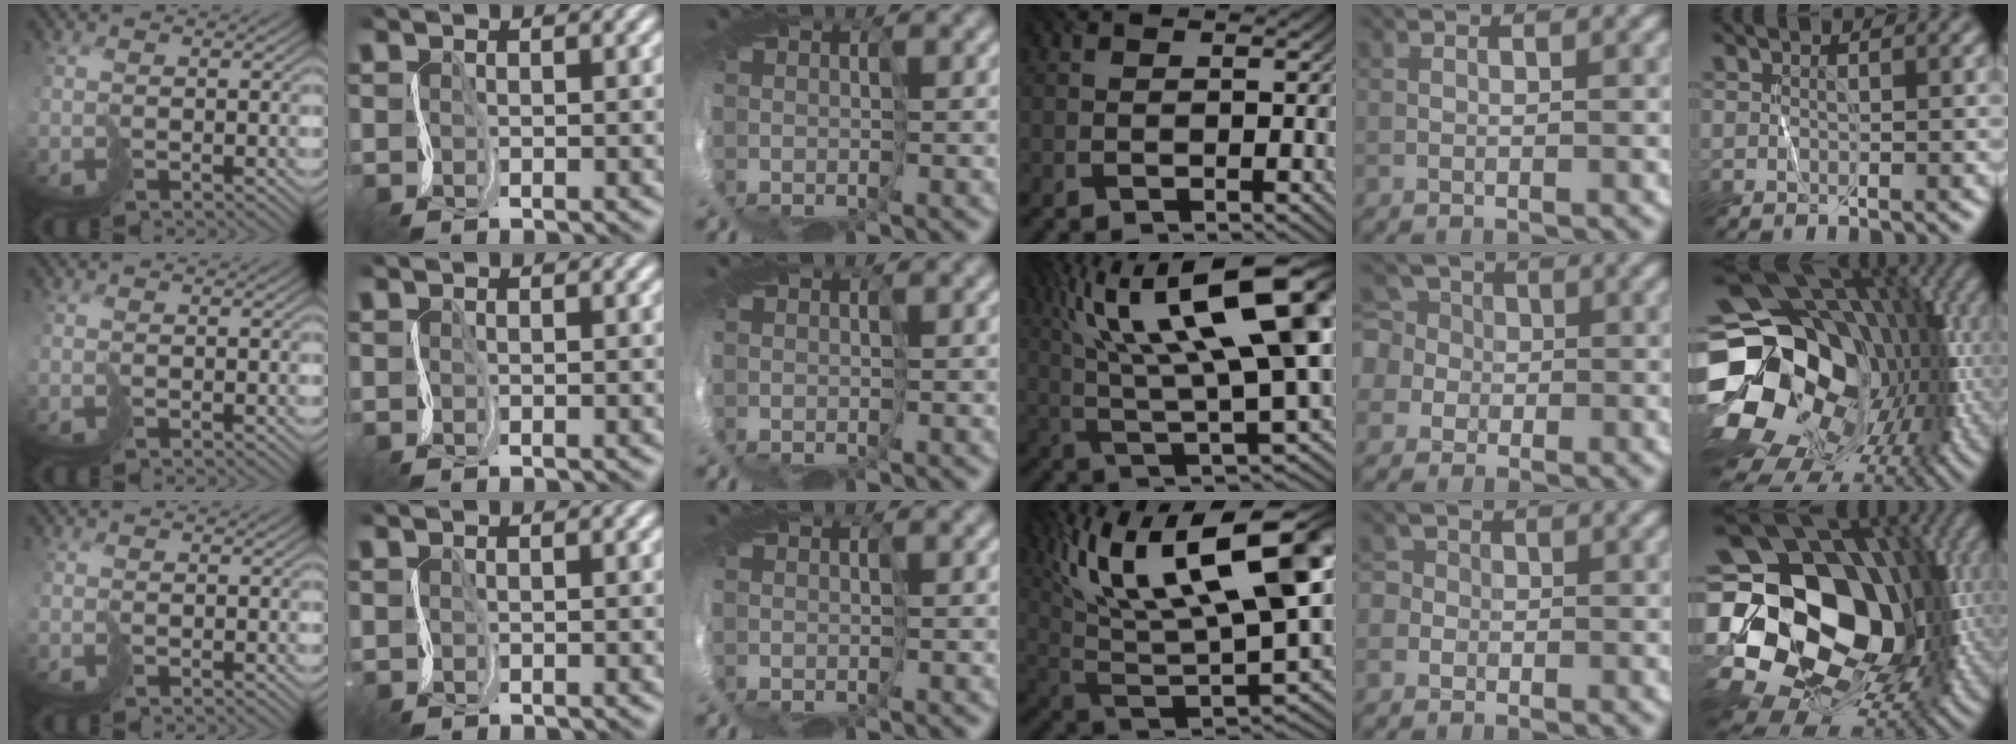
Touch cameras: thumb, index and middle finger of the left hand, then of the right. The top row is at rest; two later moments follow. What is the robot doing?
{"motion": "cut", "object": "tape"}